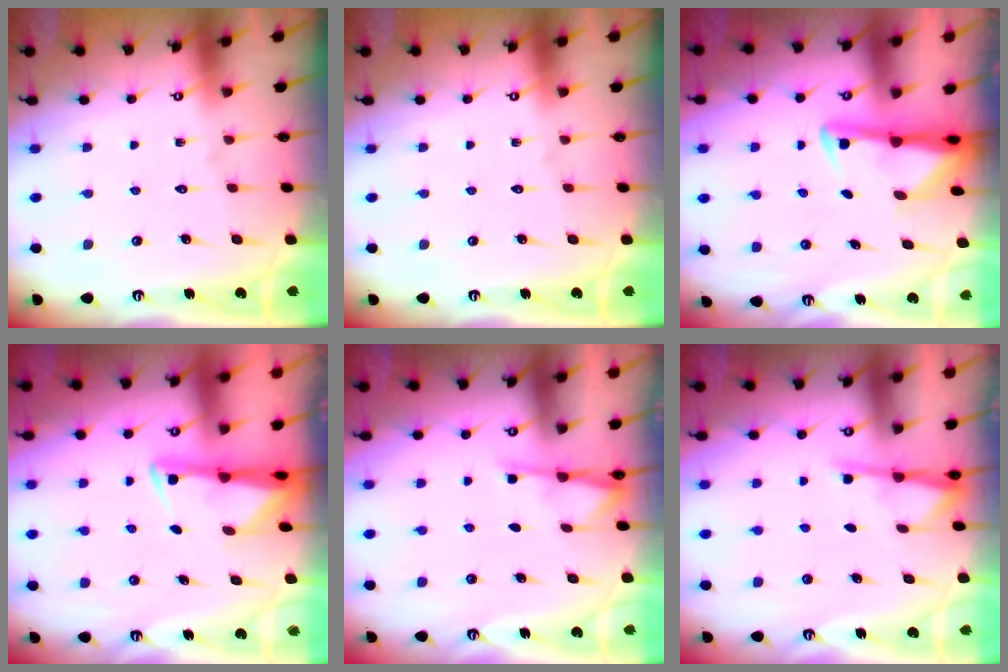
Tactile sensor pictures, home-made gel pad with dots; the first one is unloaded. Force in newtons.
{"total": 0.0}
{"total": 2.9, "press": 2.8, "slide": 0.5}
{"total": 3.0, "press": 2.9, "slide": 0.5}
{"total": 2.2, "press": 2.2, "slide": 0.5}
{"total": 2.8, "press": 2.7, "slide": 0.5}